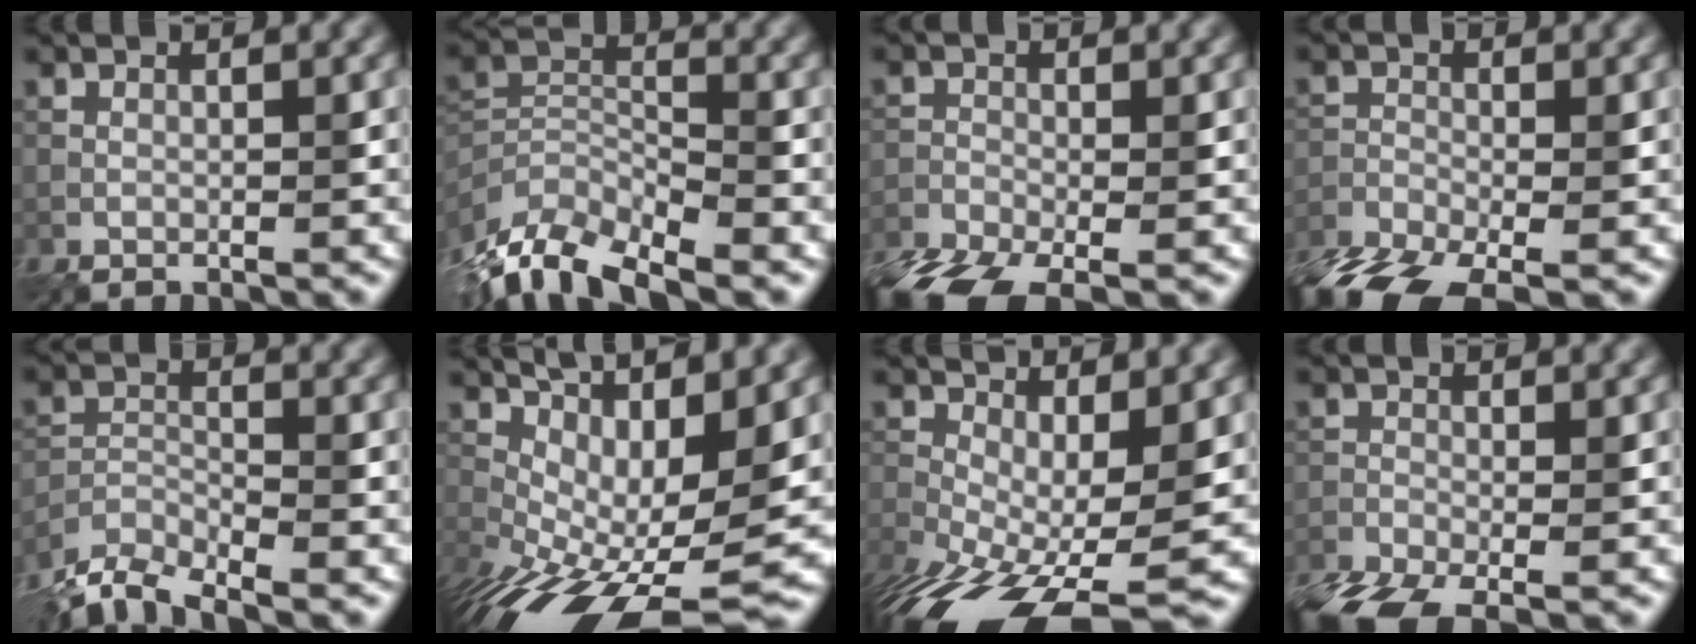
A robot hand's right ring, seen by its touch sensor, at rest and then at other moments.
{"total": 8.5, "force": [-7.3, 2.6, 3.4], "torque": [-0.072, -0.006, -0.144]}
{"total": 7.8, "force": [-5.8, 3.2, 4.1], "torque": [-0.092, -0.033, -0.103]}
{"total": 8.8, "force": [-6.7, 3.7, 4.5], "torque": [-0.100, -0.041, -0.115]}
{"total": 5.7, "force": [-5.3, 1.4, 1.6], "torque": [-0.035, -0.011, -0.102]}
{"total": 14.4, "force": [-0.6, 5.5, 13.3], "torque": [-0.216, -0.010, 0.013]}
{"total": 12.9, "force": [-4.4, 5.8, 10.7], "torque": [-0.221, -0.034, -0.051]}
{"total": 7.0, "force": [-5.1, 2.8, 3.9], "torque": [-0.084, -0.030, -0.097]}